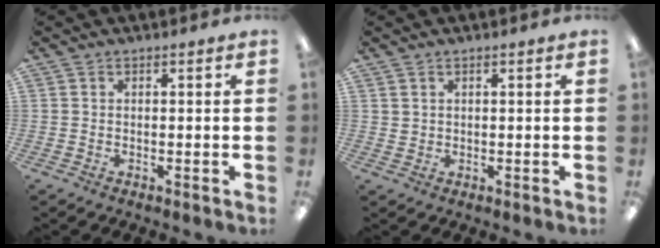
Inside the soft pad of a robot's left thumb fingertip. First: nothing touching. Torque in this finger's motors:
{"motor_torque": [-0.09, -0.01, -0.05, 0.19, 0.00]}